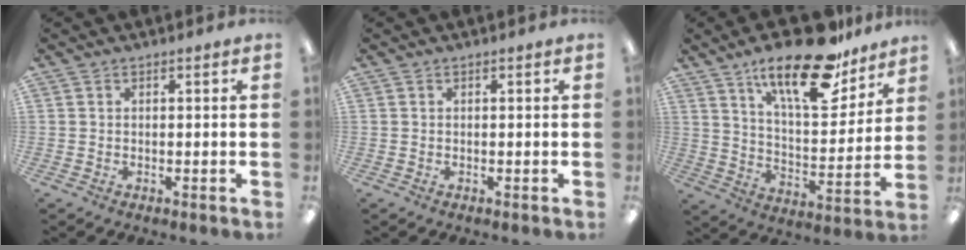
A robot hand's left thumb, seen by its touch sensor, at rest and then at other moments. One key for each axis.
{"total": 0.0}
{"total": 21.6, "fx": 15.2, "fy": 8.0, "fz": 13.1, "tx": -0.207, "ty": -0.088, "tz": 0.255}